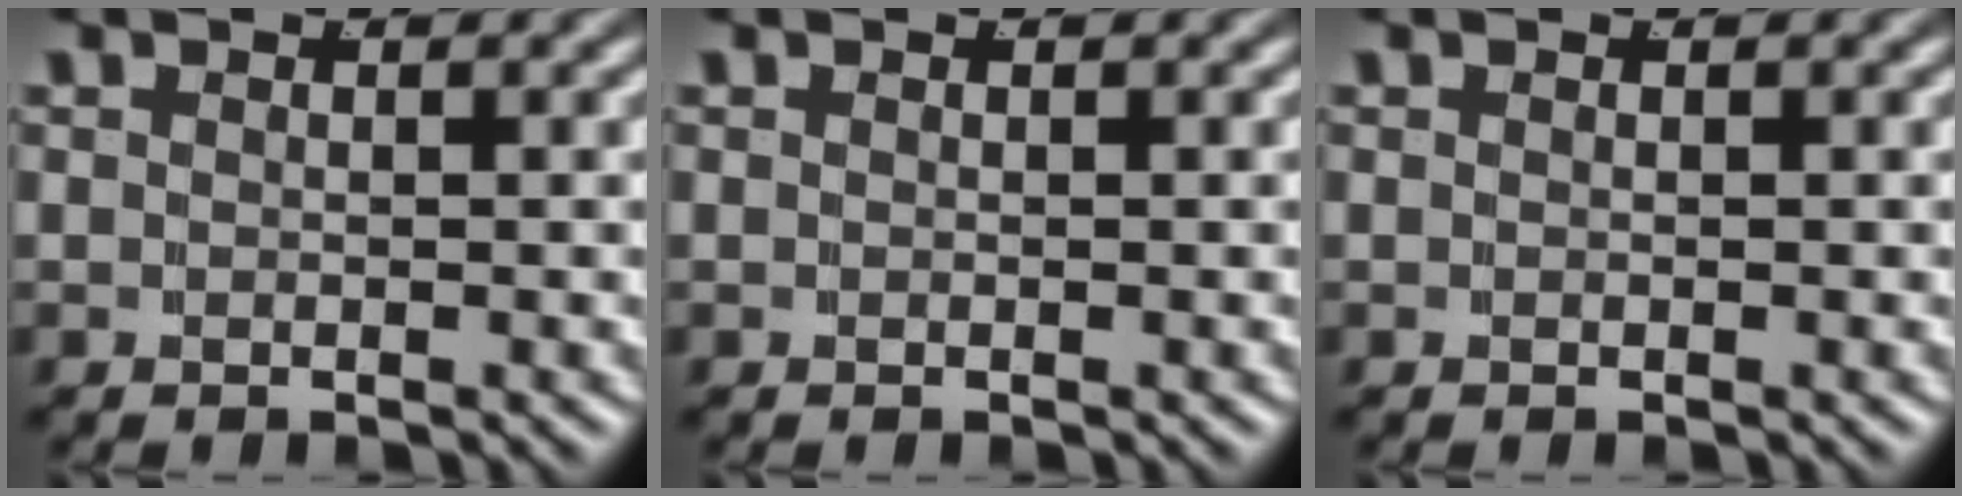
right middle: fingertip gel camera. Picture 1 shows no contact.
{"total": 0.0}
{"total": 0.0}